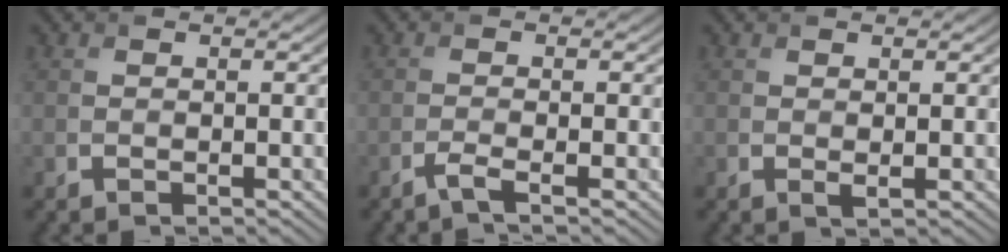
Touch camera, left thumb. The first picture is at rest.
{"total": 1.8, "force": [-1.1, 0.2, 1.4], "torque": [-0.022, 0.004, -0.034]}
{"total": 0.6, "force": [0.3, 0.1, 0.5], "torque": [-0.010, -0.002, 0.005]}